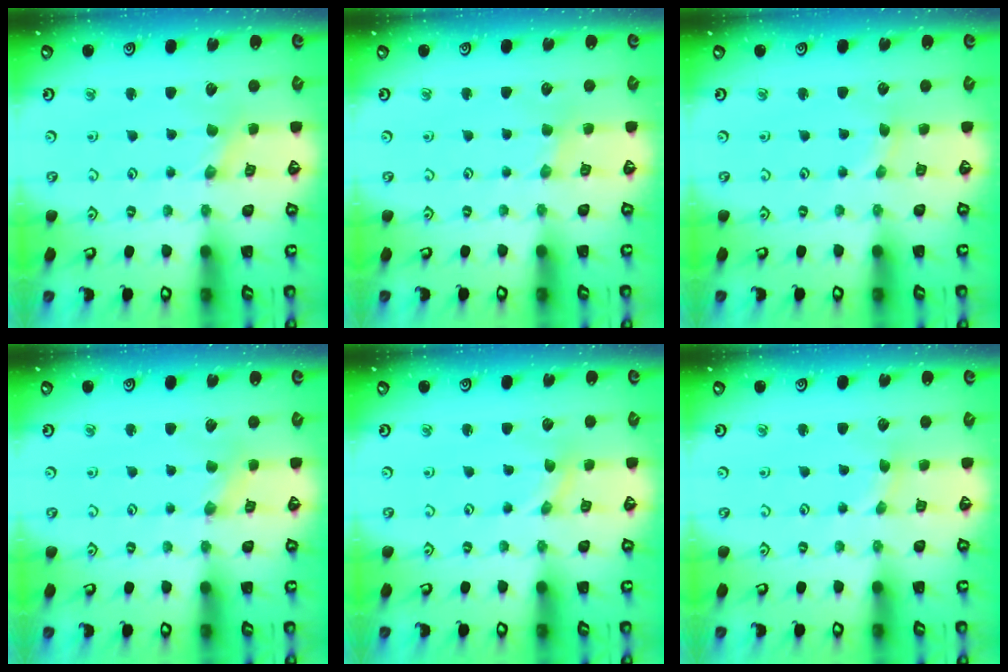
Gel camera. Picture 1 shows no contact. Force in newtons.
{"total": 1.5, "press": 1.5, "slide": 0.3}
{"total": 1.3, "press": 1.2, "slide": 0.2}
{"total": 0.6, "press": 0.6, "slide": 0.1}
{"total": 0.0}
{"total": 1.0, "press": 1.0, "slide": 0.2}